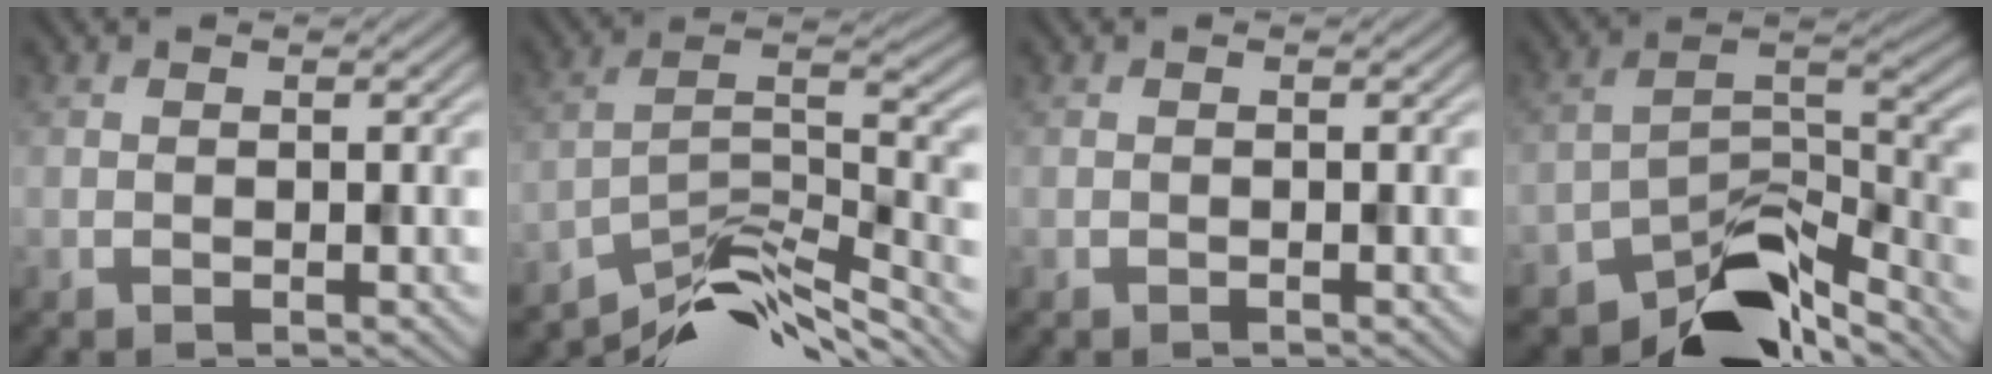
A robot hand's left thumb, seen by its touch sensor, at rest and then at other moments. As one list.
[{"total": 11.2, "force": [-9.0, 2.8, 6.2], "torque": [-0.108, 0.002, -0.162]}, {"total": 0.0}, {"total": 11.5, "force": [-8.6, 4.9, 5.9], "torque": [-0.086, -0.003, -0.153]}]